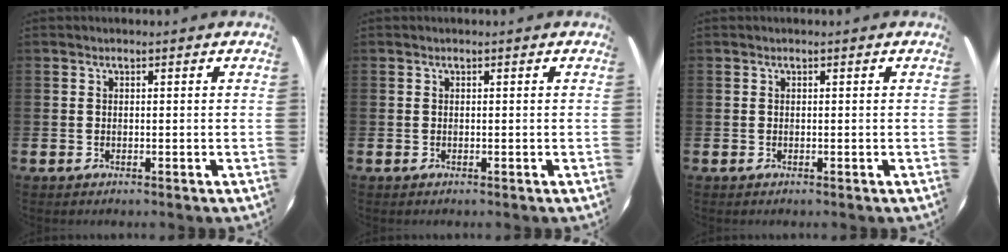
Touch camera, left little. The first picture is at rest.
{"total": 0.0}
{"total": 0.0}